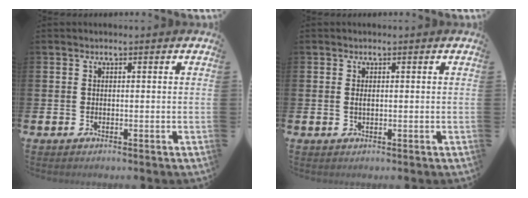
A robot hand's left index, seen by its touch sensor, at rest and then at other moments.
{"total": 0.7, "force": [0.1, 0.3, 0.6], "torque": [-0.004, -0.001, 0.000]}